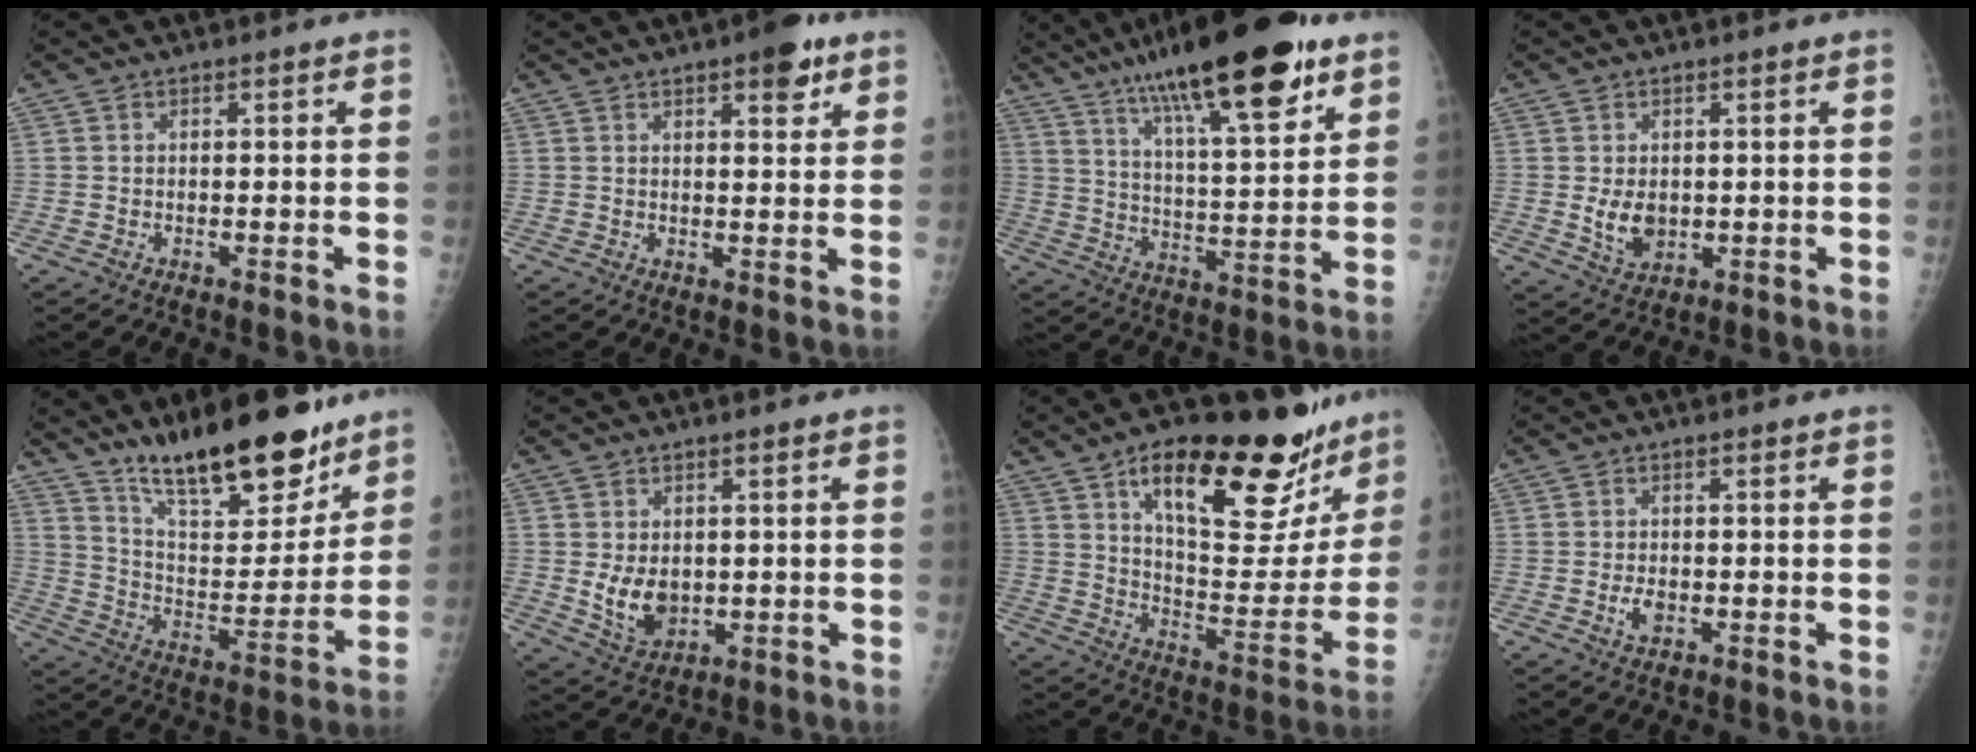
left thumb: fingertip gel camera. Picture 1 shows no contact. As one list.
[{"total": 6.1, "force": [3.6, 2.2, 4.5], "torque": [-0.042, -0.014, 0.042]}, {"total": 24.3, "force": [15.0, 6.1, 18.1], "torque": [-0.277, -0.046, 0.241]}, {"total": 5.3, "force": [0.1, 3.8, 3.7], "torque": [-0.049, -0.011, 0.015]}, {"total": 21.8, "force": [16.4, 7.0, 12.6], "torque": [-0.152, -0.098, 0.272]}, {"total": 6.8, "force": [0.2, 5.0, 4.6], "torque": [-0.060, -0.016, 0.021]}, {"total": 28.4, "force": [17.7, 10.8, 19.4], "torque": [-0.233, -0.057, 0.270]}, {"total": 2.5, "force": [-0.6, 1.6, 1.9], "torque": [-0.033, 0.000, -0.009]}]